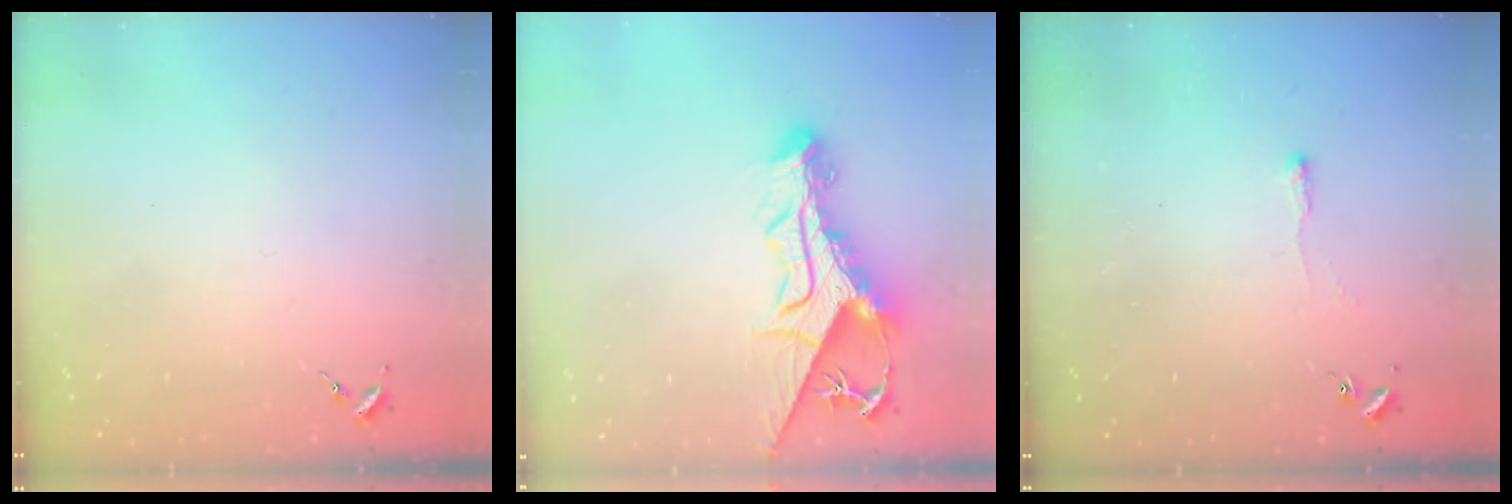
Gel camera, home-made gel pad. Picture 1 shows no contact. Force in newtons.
{"total": 14.2, "press": 14.1, "slide": 1.3}
{"total": 2.5, "press": 2.5, "slide": 0.5}